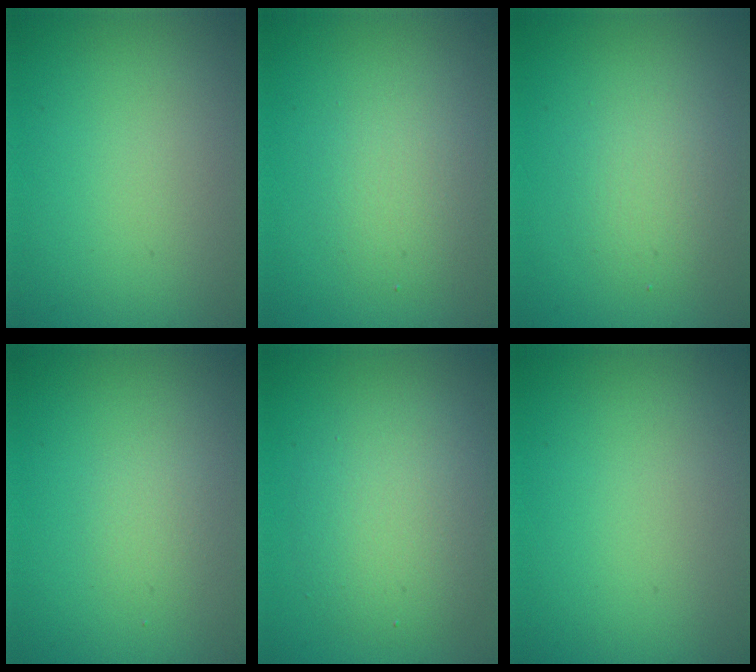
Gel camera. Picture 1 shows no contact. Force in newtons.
{"total": 2.5, "press": 2.5, "slide": 0.1}
{"total": 2.3, "press": 2.3, "slide": 0.1}
{"total": 1.2, "press": 1.2, "slide": 0.0}
{"total": 4.6, "press": 4.6, "slide": 0.6}
{"total": 0.0}